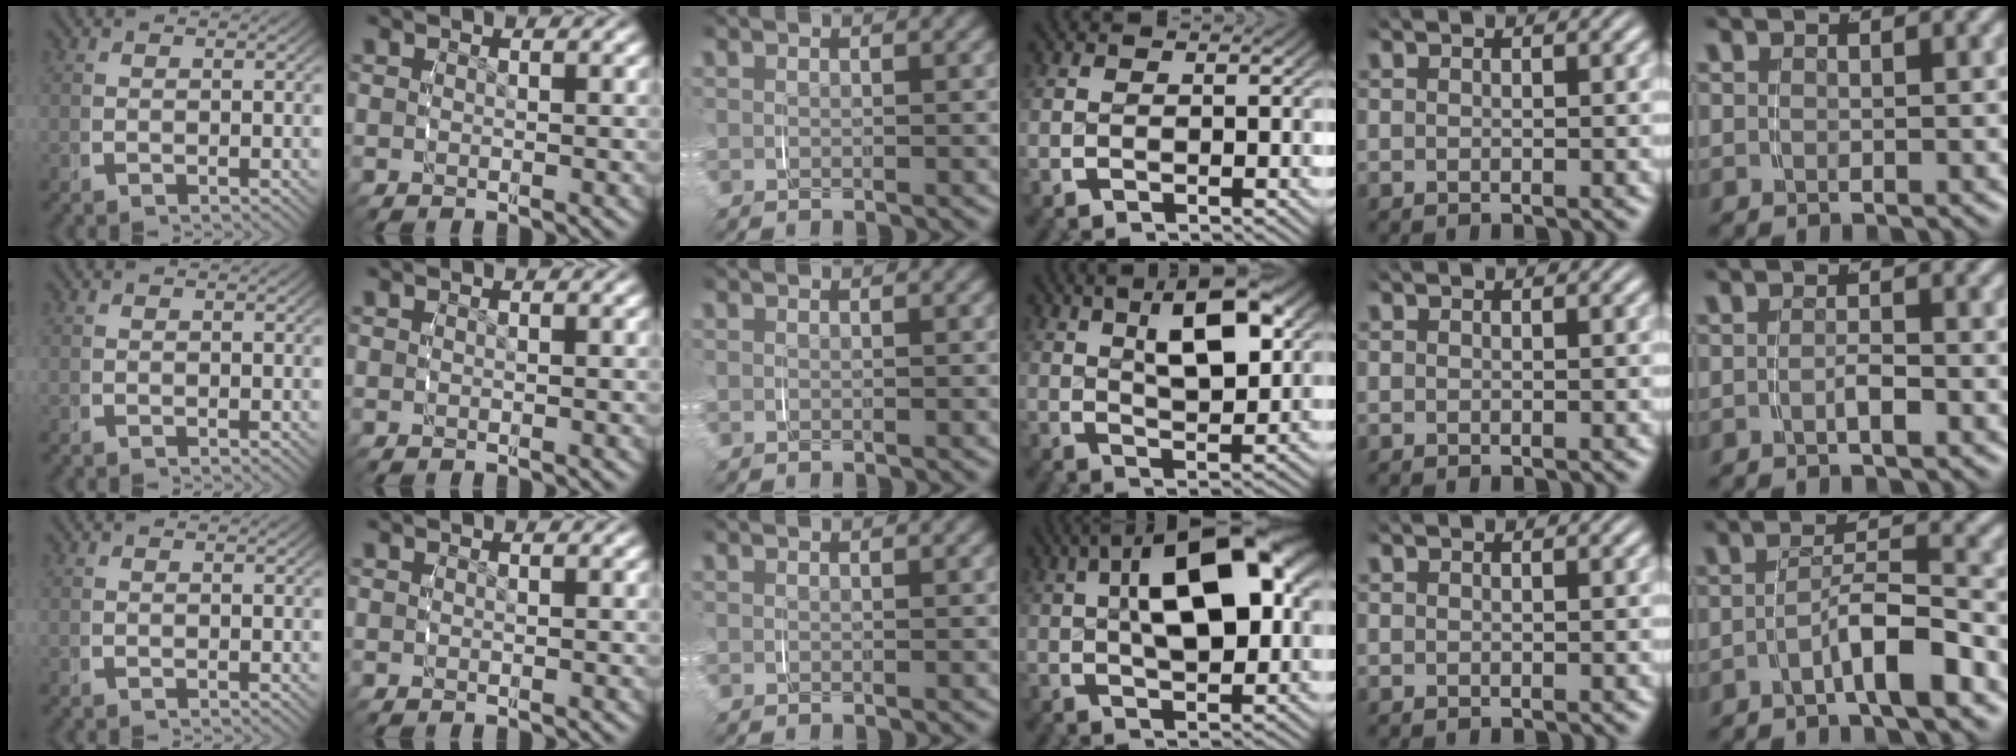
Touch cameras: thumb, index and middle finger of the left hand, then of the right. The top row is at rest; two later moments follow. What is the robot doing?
{"motion": "grasp_and_lifting", "object": "lipstick"}